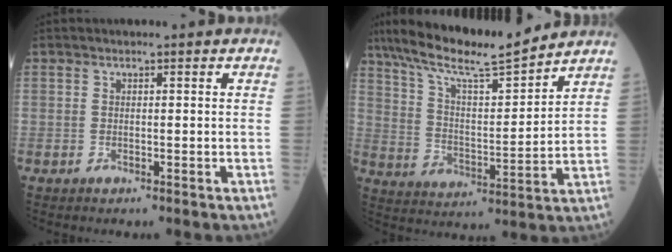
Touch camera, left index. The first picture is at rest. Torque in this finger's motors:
{"motor_torque": [0.57, -1.56, -0.06, 0.12]}